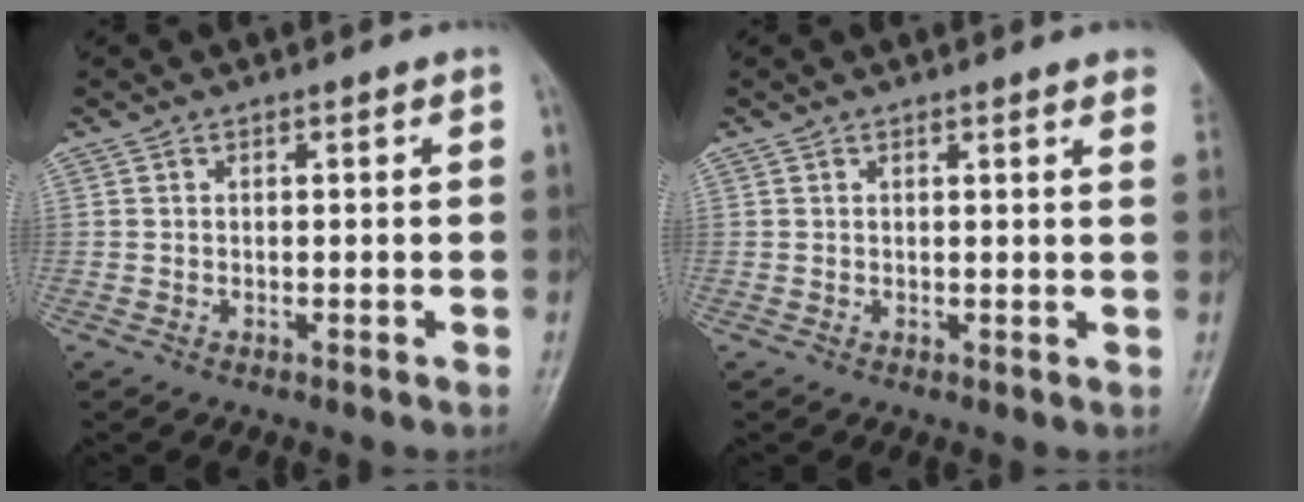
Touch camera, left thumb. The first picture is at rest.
{"total": 4.2, "force": [3.3, 0.4, 2.6], "torque": [-0.025, -0.003, 0.024]}